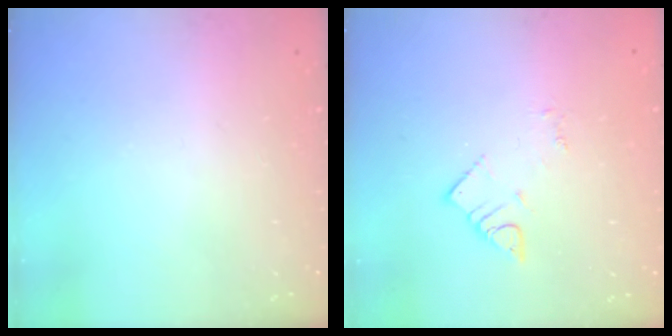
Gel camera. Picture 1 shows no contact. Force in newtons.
{"total": 3.4, "press": 3.4, "slide": 0.1}